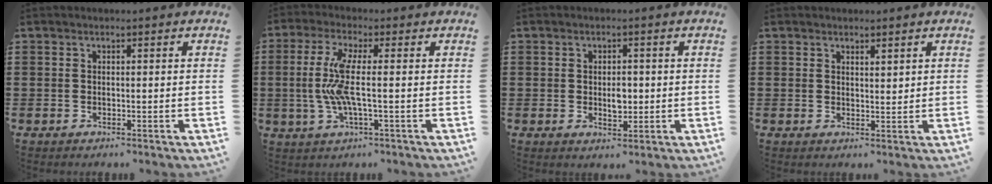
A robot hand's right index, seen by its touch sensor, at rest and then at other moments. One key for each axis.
{"total": 7.3, "fx": -0.6, "fy": 1.2, "fz": 7.2, "tx": -0.165, "ty": -0.017, "tz": -0.022}
{"total": 3.0, "fx": 0.0, "fy": 1.5, "fz": 2.5, "tx": -0.042, "ty": 0.001, "tz": -0.002}
{"total": 1.4, "fx": 1.3, "fy": 0.4, "fz": 0.4, "tx": -0.009, "ty": 0.003, "tz": 0.024}